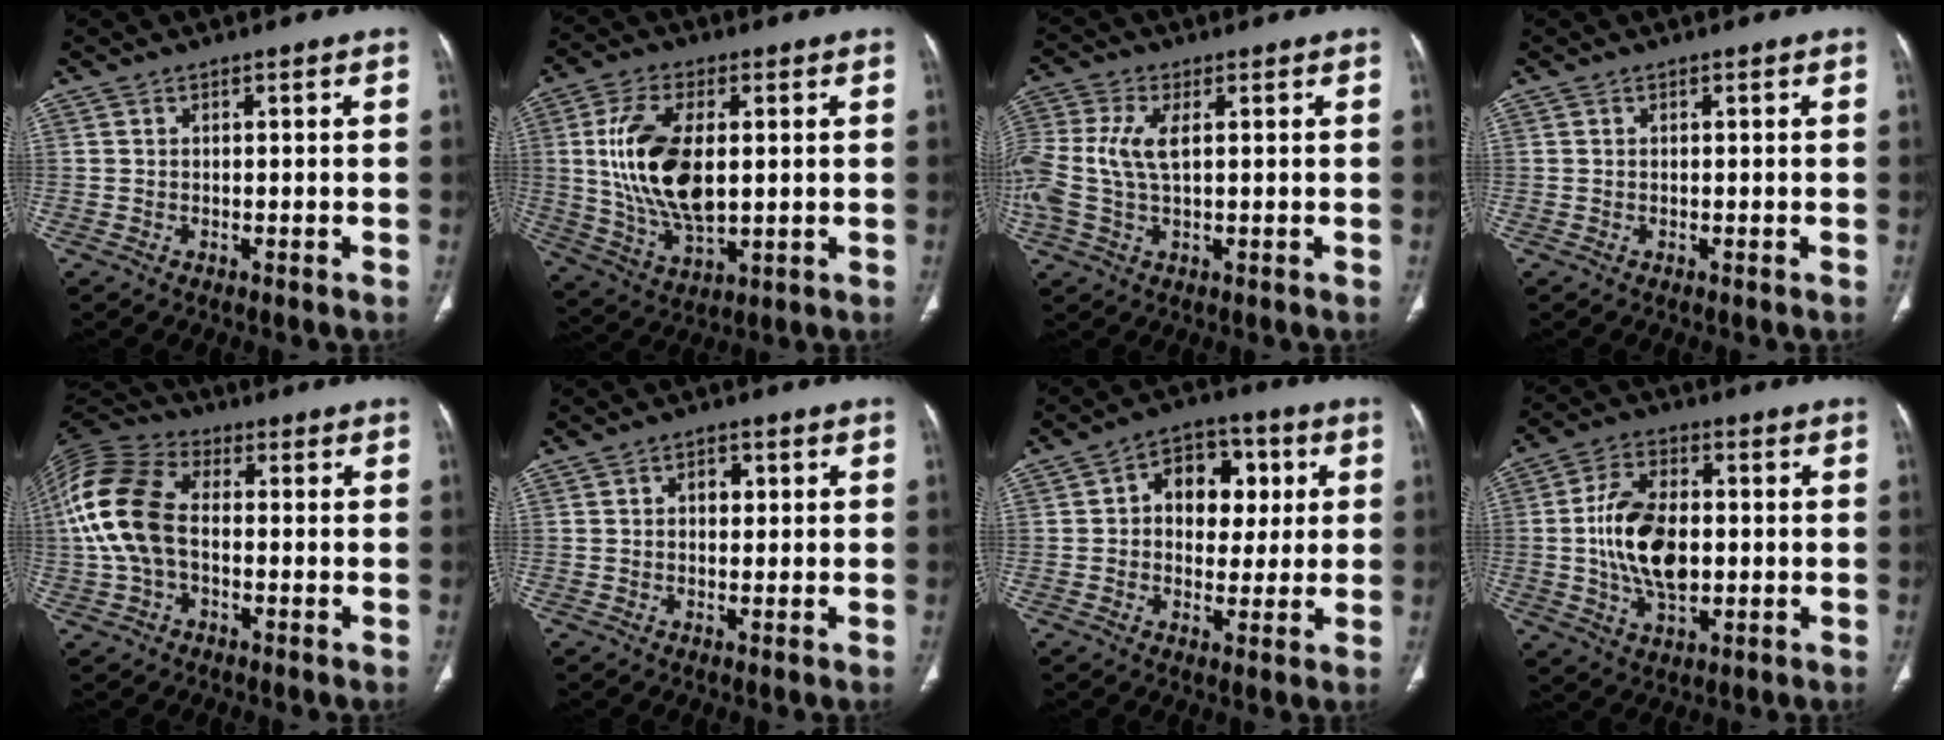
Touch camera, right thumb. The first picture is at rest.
{"total": 16.3, "force": [1.8, 8.4, 13.9], "torque": [-0.270, -0.012, 0.043]}
{"total": 10.5, "force": [1.4, 5.3, 9.0], "torque": [-0.236, 0.011, 0.030]}
{"total": 0.0}
{"total": 14.8, "force": [-0.3, 9.4, 11.5], "torque": [-0.254, 0.034, -0.013]}
{"total": 3.1, "force": [0.8, 2.1, 2.1], "torque": [-0.021, 0.002, 0.010]}
{"total": 11.9, "force": [2.3, 8.5, 8.0], "torque": [-0.067, 0.012, 0.029]}
{"total": 13.9, "force": [-0.2, 8.1, 11.2], "torque": [-0.197, 0.006, -0.002]}